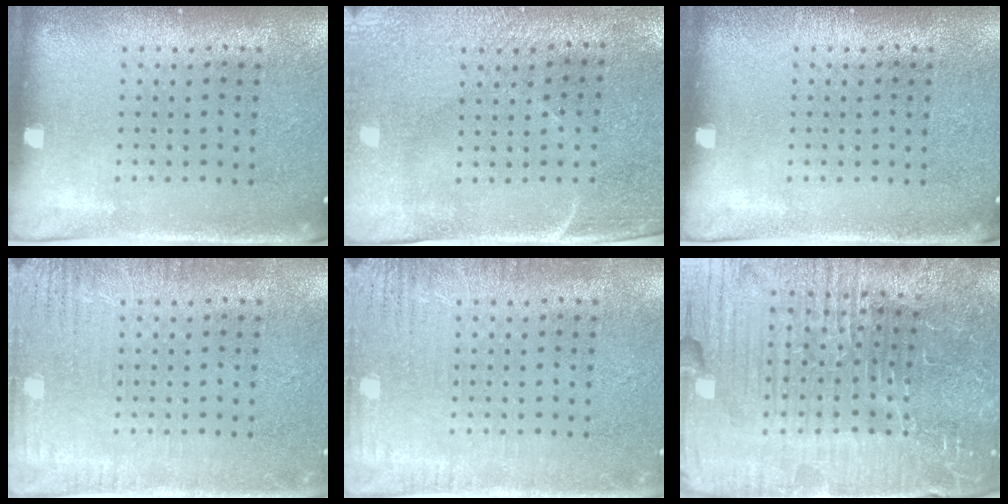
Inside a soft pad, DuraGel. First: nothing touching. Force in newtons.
{"total": 2.9, "press": 2.5, "slide": 1.4}
{"total": 0.0}
{"total": 2.9, "press": 2.9, "slide": 0.4}
{"total": 2.9, "press": 2.9, "slide": 0.4}
{"total": 6.9, "press": 6.3, "slide": 2.8}